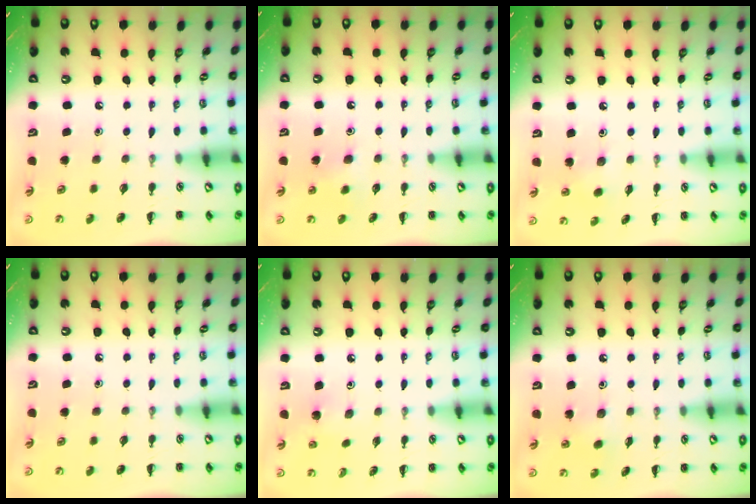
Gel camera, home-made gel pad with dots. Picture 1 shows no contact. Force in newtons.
{"total": 6.2, "press": 6.0, "slide": 1.6}
{"total": 2.4, "press": 2.2, "slide": 0.9}
{"total": 0.0}
{"total": 3.7, "press": 3.5, "slide": 1.1}
{"total": 2.6, "press": 2.5, "slide": 0.9}